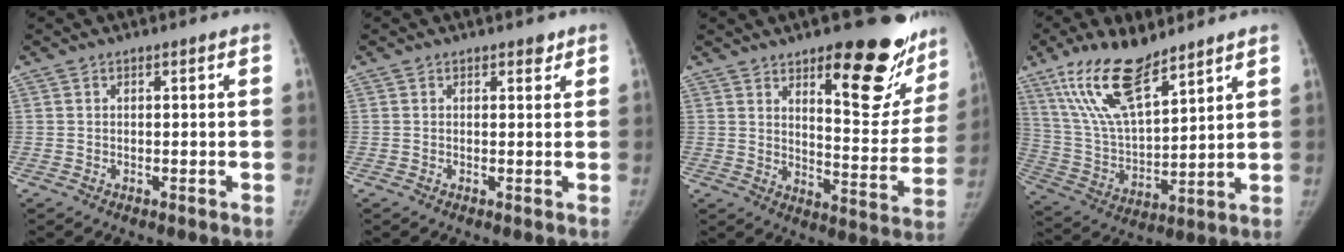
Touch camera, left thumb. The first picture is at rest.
{"total": 1.3, "force": [1.0, 0.7, 0.5], "torque": [0.005, -0.005, 0.009]}
{"total": 21.7, "force": [13.3, 7.5, 15.4], "torque": [-0.144, -0.092, 0.181]}
{"total": 17.3, "force": [11.6, 5.9, 11.5], "torque": [-0.201, -0.051, 0.230]}